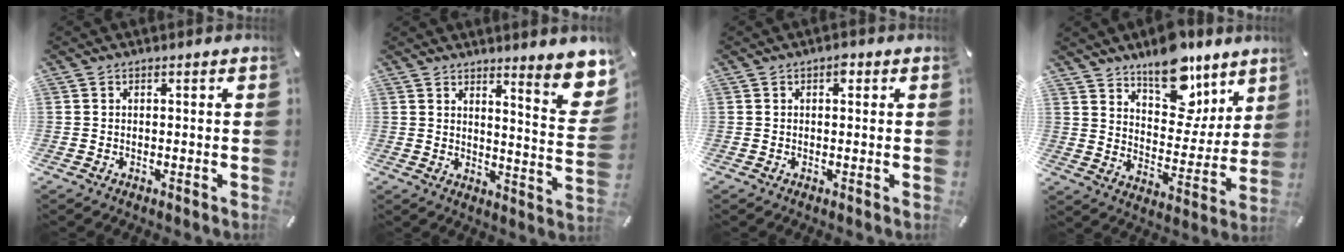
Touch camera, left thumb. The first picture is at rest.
{"total": 9.5, "force": [7.1, 1.9, 6.1], "torque": [-0.077, -0.069, 0.119]}
{"total": 1.6, "force": [0.5, 1.0, 1.1], "torque": [-0.007, 0.001, 0.004]}
{"total": 15.8, "force": [11.9, 8.2, 6.2], "torque": [-0.074, -0.094, 0.214]}